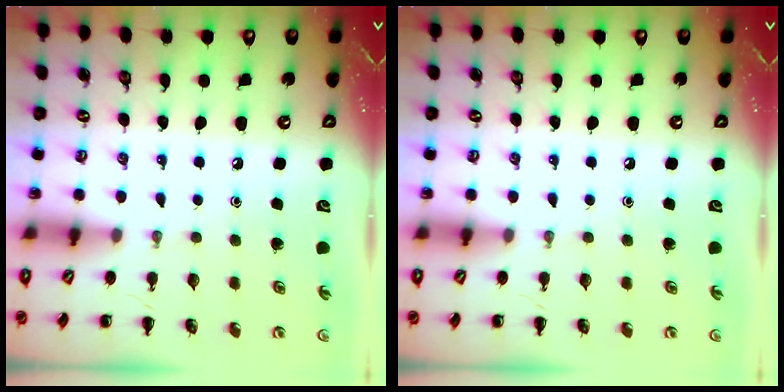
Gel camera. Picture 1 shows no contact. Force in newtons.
{"total": 0.0}